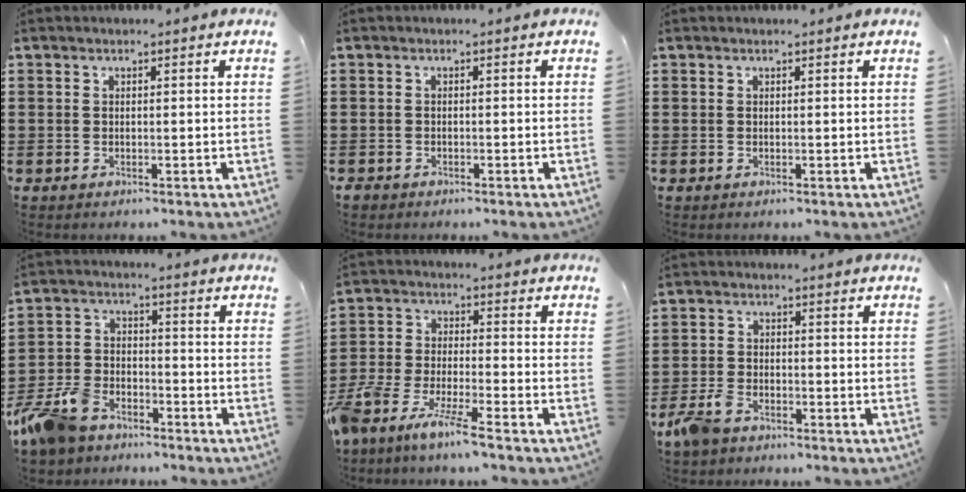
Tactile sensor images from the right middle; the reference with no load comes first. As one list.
[{"total": 0.7, "force": [-0.6, 0.3, 0.1], "torque": [-0.004, -0.001, -0.014]}, {"total": 0.0}, {"total": 8.5, "force": [-7.1, 3.6, 3.0], "torque": [-0.095, 0.011, -0.146]}, {"total": 7.1, "force": [-6.7, -0.2, 2.5], "torque": [-0.074, -0.014, -0.136]}, {"total": 4.2, "force": [-3.2, 1.9, 2.0], "torque": [-0.067, -0.003, -0.071]}]